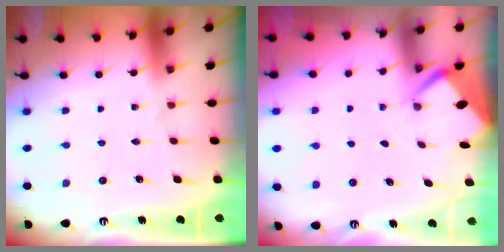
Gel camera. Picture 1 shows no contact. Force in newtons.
{"total": 2.6, "press": 2.6, "slide": 0.1}